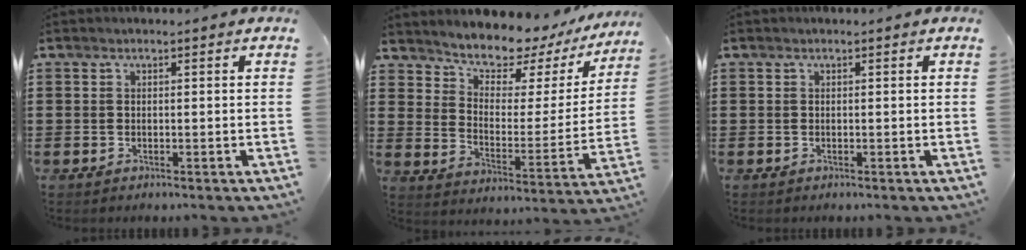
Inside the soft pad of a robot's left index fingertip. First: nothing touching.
{"total": 6.6, "force": [6.4, 1.6, 0.8], "torque": [-0.045, -0.056, 0.108]}
{"total": 0.0}